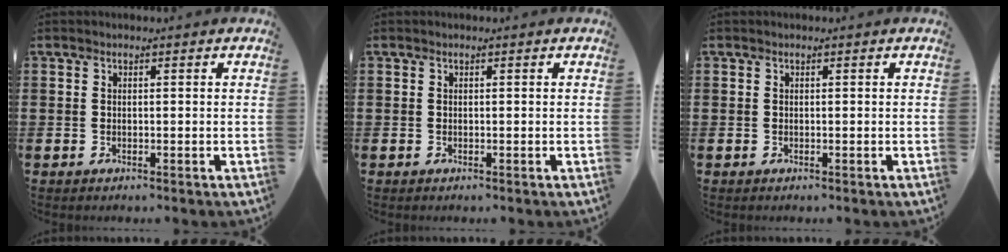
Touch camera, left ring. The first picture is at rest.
{"total": 0.0}
{"total": 0.0}